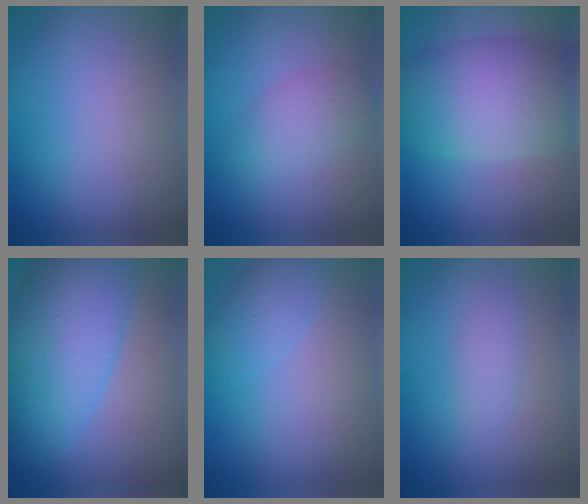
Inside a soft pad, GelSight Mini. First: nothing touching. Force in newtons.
{"total": 2.6, "press": 2.6, "slide": 0.2}
{"total": 8.8, "press": 8.8, "slide": 0.5}
{"total": 8.6, "press": 8.6, "slide": 0.3}
{"total": 2.3, "press": 2.3, "slide": 0.2}
{"total": 1.4, "press": 1.4, "slide": 0.1}